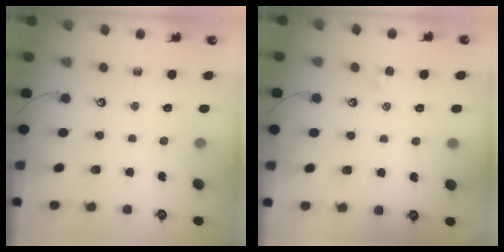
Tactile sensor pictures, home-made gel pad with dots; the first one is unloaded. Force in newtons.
{"total": 1.1, "press": 1.0, "slide": 0.4}